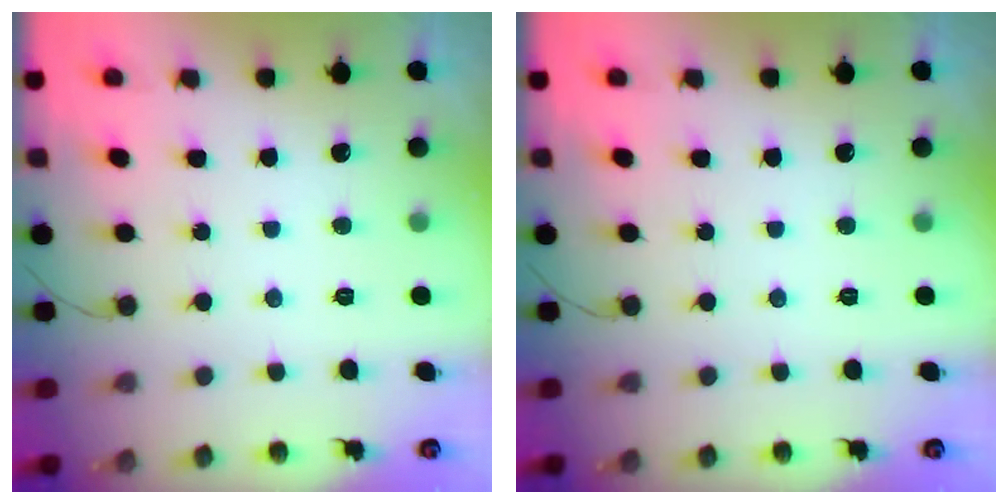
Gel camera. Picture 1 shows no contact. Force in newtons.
{"total": 0.0}